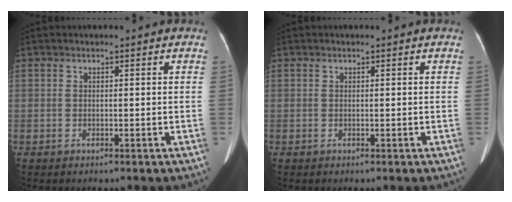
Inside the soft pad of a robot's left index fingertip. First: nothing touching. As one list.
[{"total": 0.0}]